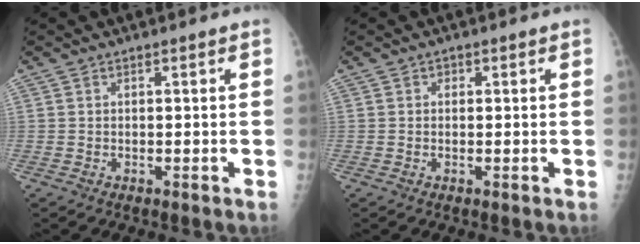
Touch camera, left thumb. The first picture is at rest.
{"total": 0.9, "force": [0.2, 0.8, 0.3], "torque": [0.002, 0.002, 0.001]}